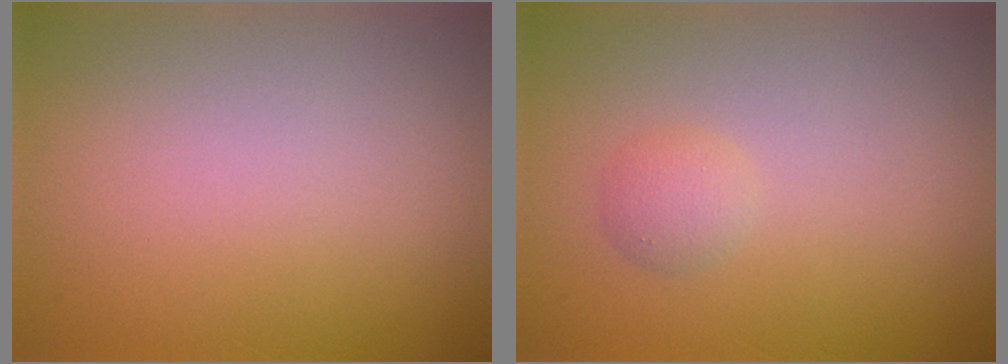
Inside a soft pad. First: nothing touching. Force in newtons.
{"total": 1.3, "press": 1.3, "slide": 0.0}